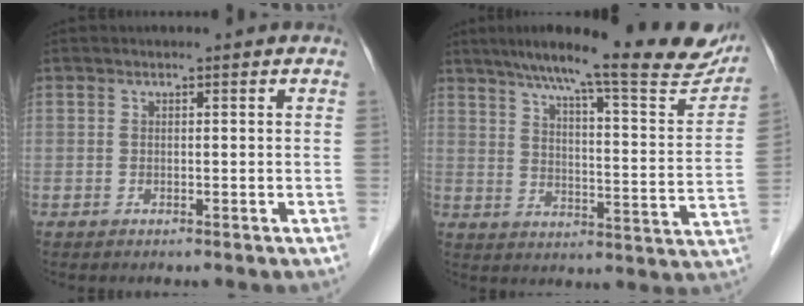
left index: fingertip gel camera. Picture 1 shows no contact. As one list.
[{"total": 23.0, "force": [19.2, 2.7, 12.4], "torque": [-0.176, -0.018, 0.241]}]